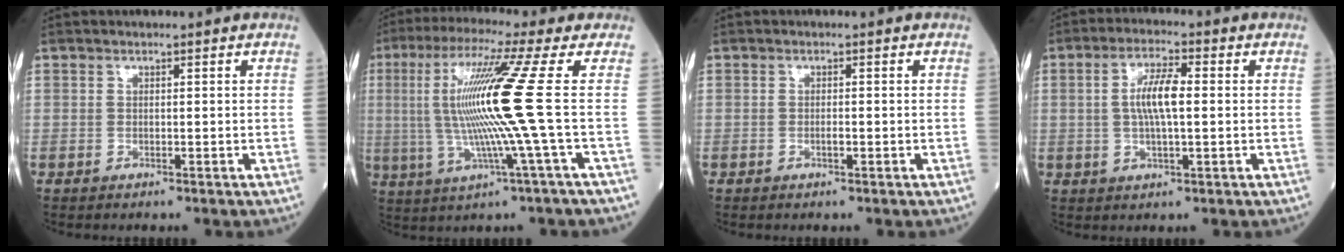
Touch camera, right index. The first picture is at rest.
{"total": 13.7, "force": [0.6, -2.5, 13.5], "torque": [-0.264, 0.003, 0.006]}
{"total": 0.9, "force": [-0.4, 0.1, 0.8], "torque": [-0.015, 0.000, -0.009]}
{"total": 6.5, "force": [0.5, 1.3, 6.3], "torque": [-0.126, 0.009, 0.008]}